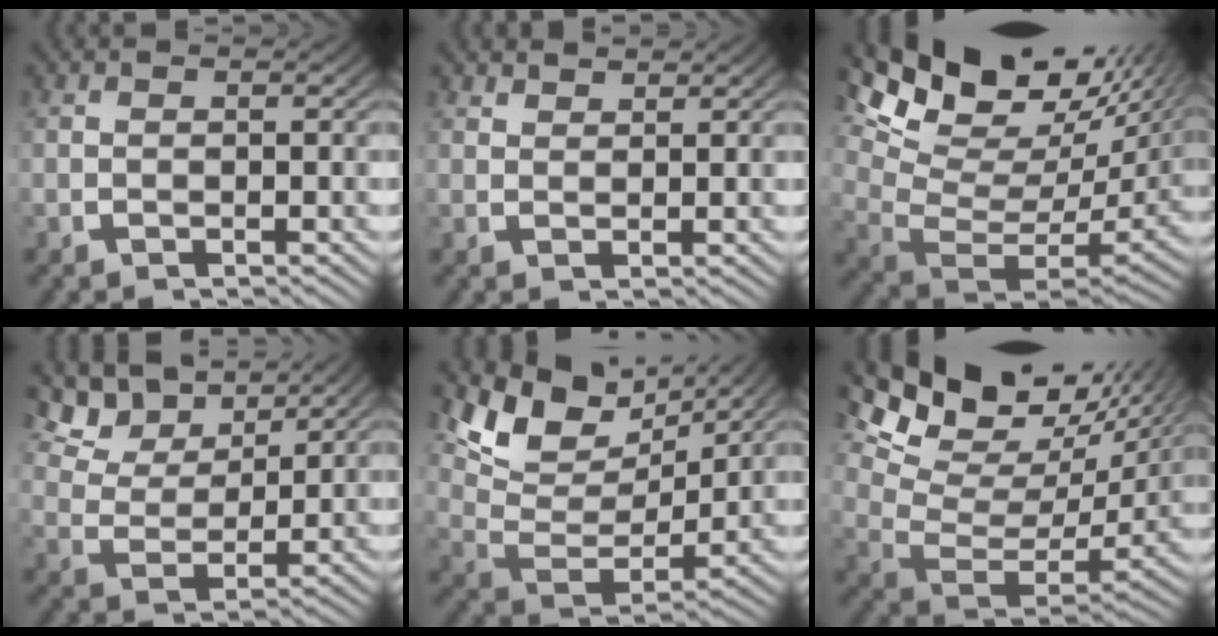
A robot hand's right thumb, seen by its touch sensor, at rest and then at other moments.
{"total": 1.8, "force": [1.8, 0.2, 0.1], "torque": [0.006, -0.001, 0.036]}
{"total": 15.4, "force": [4.4, 9.8, 10.9], "torque": [-0.185, -0.010, 0.066]}
{"total": 6.0, "force": [4.0, 3.1, 3.2], "torque": [-0.063, 0.000, 0.070]}
{"total": 8.4, "force": [3.8, 4.6, 5.9], "torque": [-0.125, -0.003, 0.064]}
{"total": 11.9, "force": [4.9, 6.6, 8.5], "torque": [-0.143, 0.000, 0.076]}